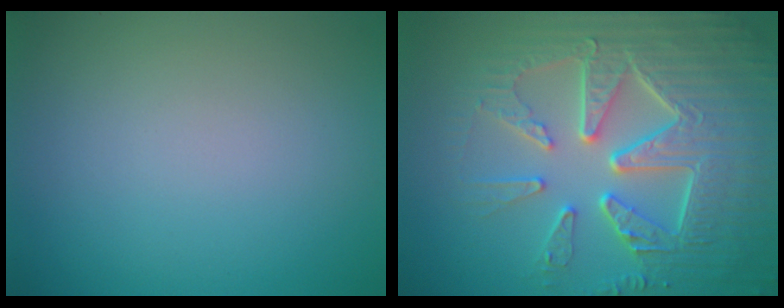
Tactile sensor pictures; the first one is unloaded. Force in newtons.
{"total": 8.9, "press": 6.5, "slide": 6.2}